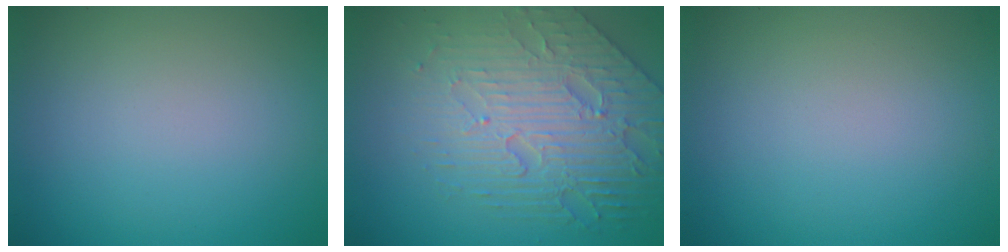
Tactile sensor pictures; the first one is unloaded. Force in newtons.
{"total": 6.7, "press": 5.3, "slide": 4.1}
{"total": 0.0}